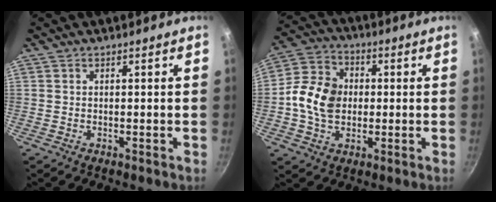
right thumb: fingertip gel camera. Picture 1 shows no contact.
{"total": 12.3, "force": [-0.3, 9.6, 7.7], "torque": [-0.118, 0.016, -0.020]}